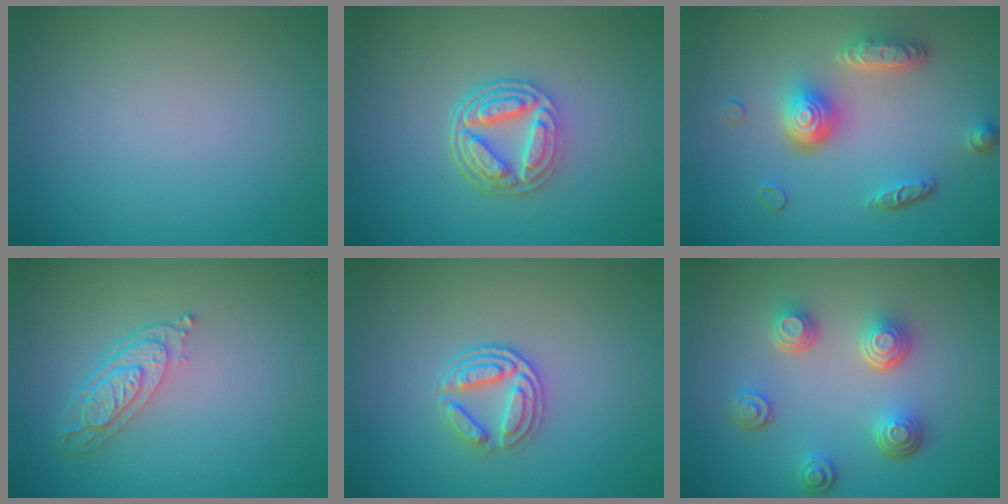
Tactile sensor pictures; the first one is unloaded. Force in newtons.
{"total": 5.1, "press": 3.7, "slide": 3.4}
{"total": 4.9, "press": 3.8, "slide": 3.2}
{"total": 3.8, "press": 2.9, "slide": 2.5}
{"total": 3.1, "press": 2.6, "slide": 1.7}
{"total": 4.5, "press": 3.5, "slide": 2.8}